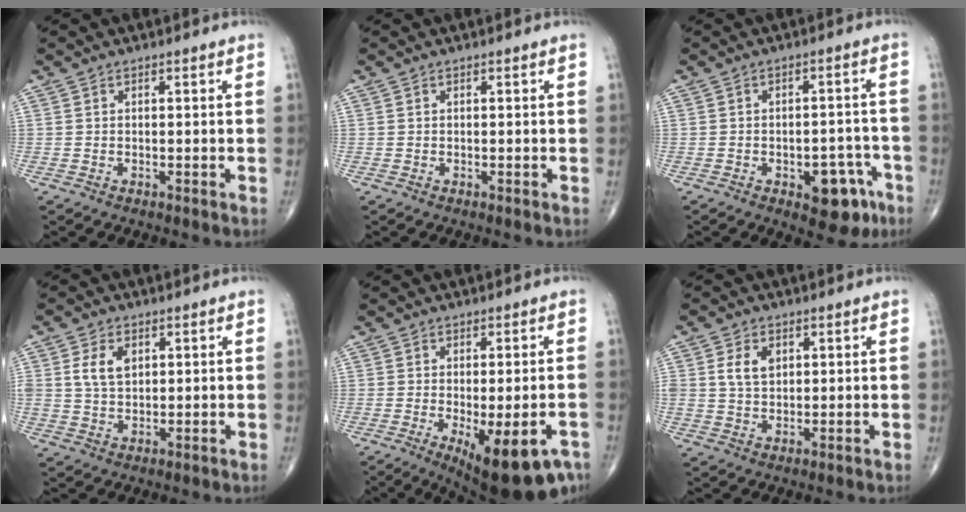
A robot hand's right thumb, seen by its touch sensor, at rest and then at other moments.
{"total": 0.0}
{"total": 9.0, "force": [-4.3, 4.7, 6.4], "torque": [-0.048, 0.033, -0.047]}
{"total": 5.7, "force": [1.7, 3.7, 3.9], "torque": [-0.064, -0.004, 0.035]}
{"total": 14.9, "force": [-7.1, 5.4, 11.9], "torque": [-0.129, -0.001, -0.088]}
{"total": 4.9, "force": [1.5, 3.4, 3.3], "torque": [-0.048, -0.003, 0.032]}